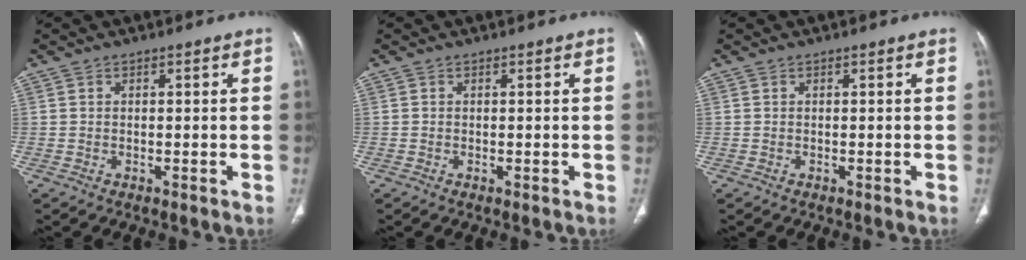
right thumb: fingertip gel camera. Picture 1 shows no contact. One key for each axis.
{"total": 0.0}
{"total": 0.0}